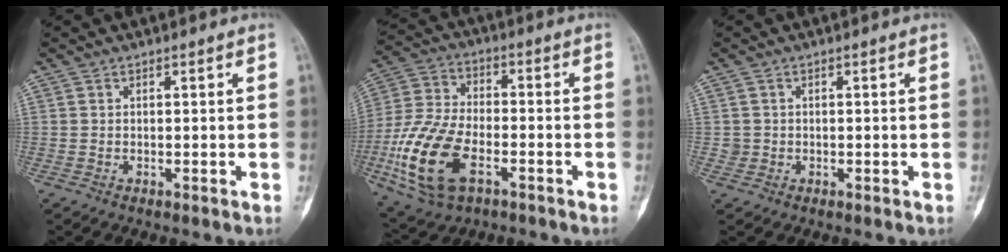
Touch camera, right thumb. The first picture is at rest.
{"total": 17.5, "force": [-6.2, 9.5, 13.4], "torque": [-0.283, 0.014, -0.113]}
{"total": 1.4, "force": [-0.1, 1.4, 0.1], "torque": [0.004, 0.006, -0.002]}